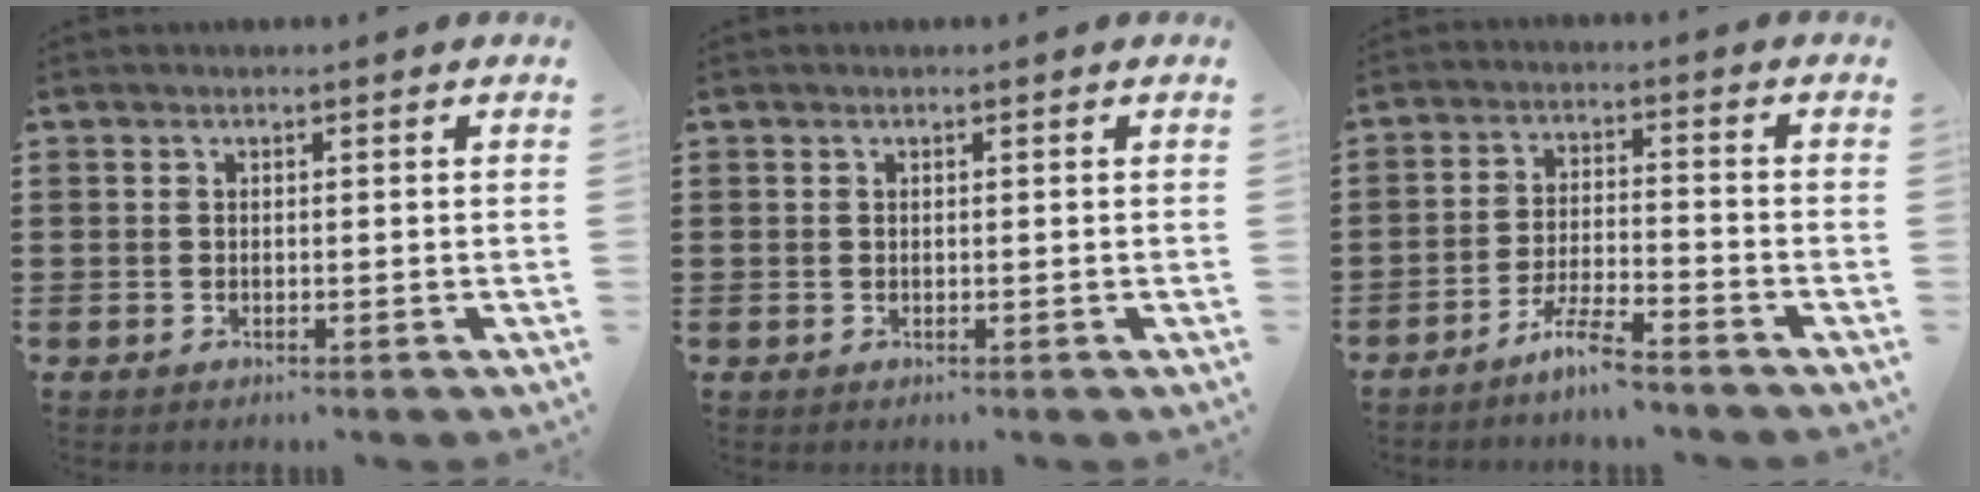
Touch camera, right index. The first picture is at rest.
{"total": 0.0}
{"total": 5.6, "force": [-4.9, 0.0, 2.7], "torque": [-0.068, -0.010, -0.097]}